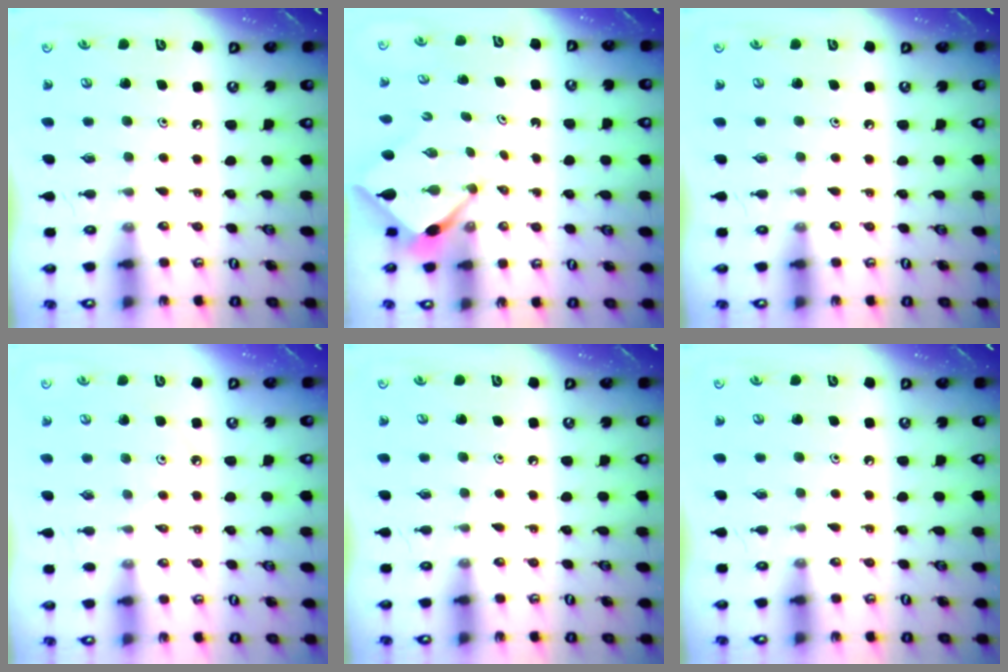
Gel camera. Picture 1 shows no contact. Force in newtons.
{"total": 2.7, "press": 2.7, "slide": 0.3}
{"total": 0.0}
{"total": 1.5, "press": 1.4, "slide": 0.4}
{"total": 0.0}
{"total": 0.0}